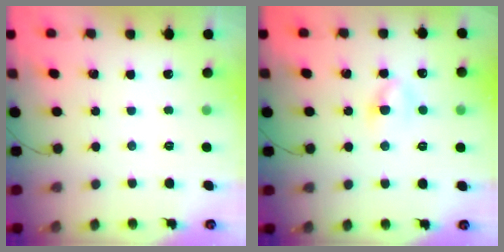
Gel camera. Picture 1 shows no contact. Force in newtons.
{"total": 5.0, "press": 4.8, "slide": 1.3}